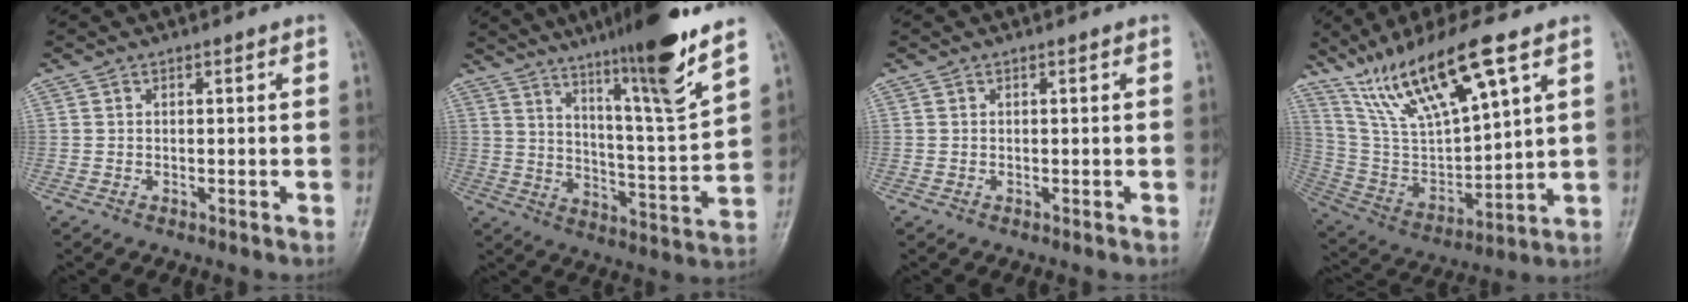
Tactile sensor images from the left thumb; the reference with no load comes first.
{"total": 17.3, "force": [11.9, 0.6, 12.5], "torque": [-0.181, -0.069, 0.191]}
{"total": 0.0}
{"total": 18.8, "force": [11.6, 4.4, 14.1], "torque": [-0.254, -0.040, 0.237]}